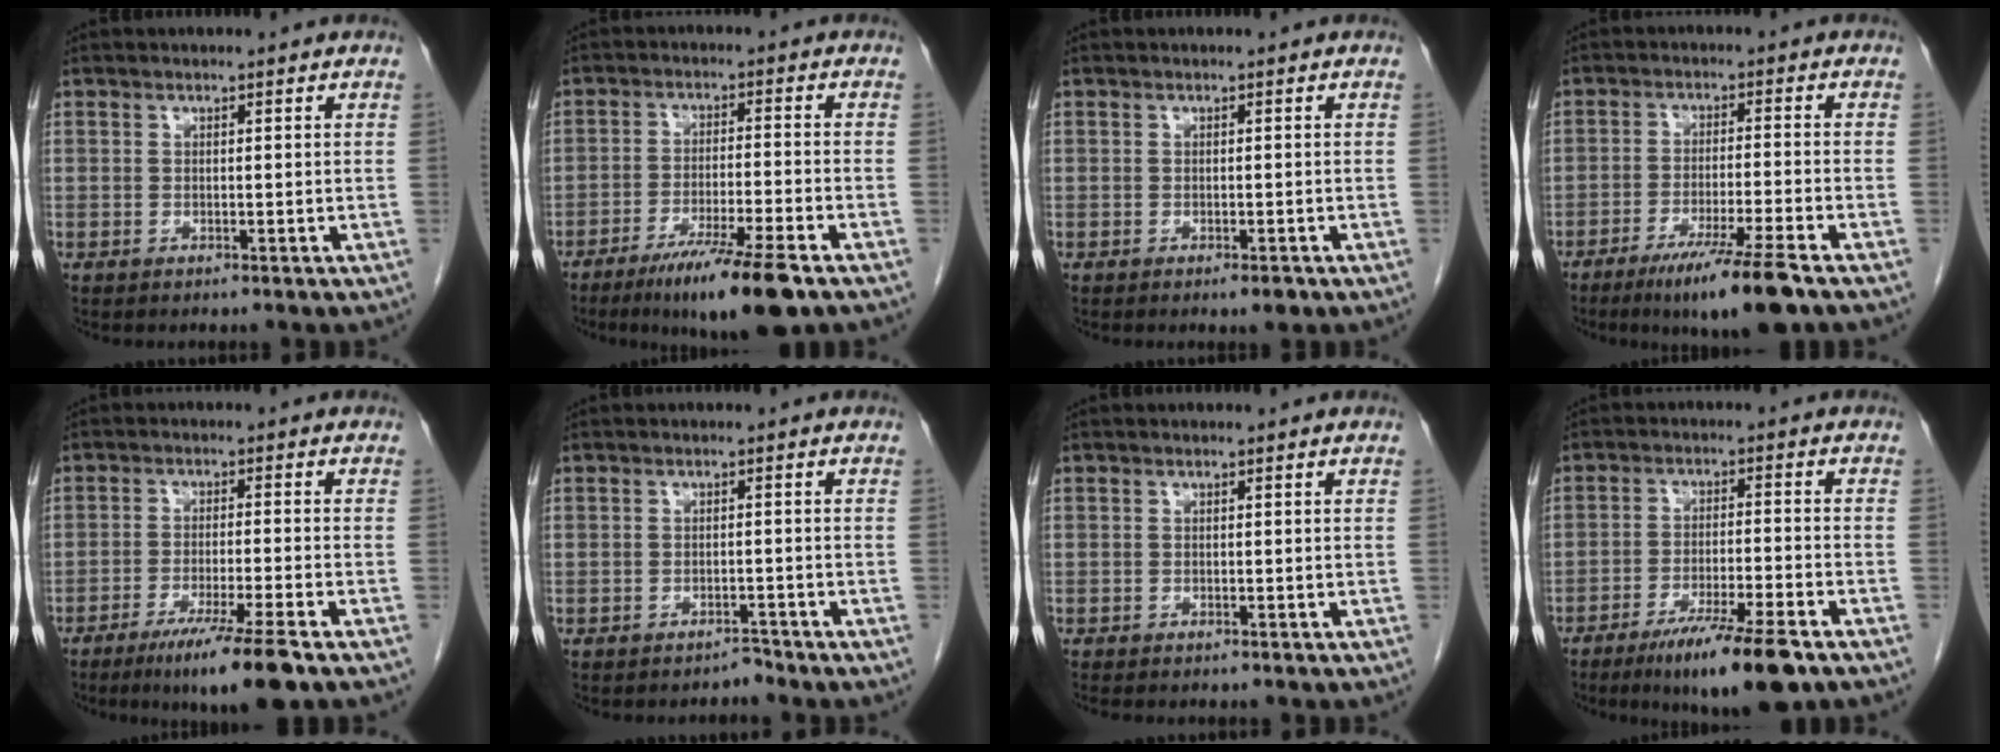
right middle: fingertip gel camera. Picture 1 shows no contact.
{"total": 11.2, "force": [-7.5, 0.1, 8.2], "torque": [-0.135, -0.030, -0.124]}
{"total": 1.4, "force": [-0.9, 0.3, 1.0], "torque": [-0.015, -0.002, -0.009]}
{"total": 10.0, "force": [-6.8, -0.5, 7.3], "torque": [-0.120, -0.028, -0.115]}
{"total": 9.5, "force": [-6.4, -0.9, 6.9], "torque": [-0.110, -0.027, -0.107]}
{"total": 1.4, "force": [-1.3, 0.2, -0.1], "torque": [0.006, -0.002, -0.018]}
{"total": 2.2, "force": [-1.9, 0.6, 1.0], "torque": [-0.011, -0.004, -0.022]}
{"total": 11.4, "force": [-7.6, 0.8, 8.4], "torque": [-0.135, -0.027, -0.124]}